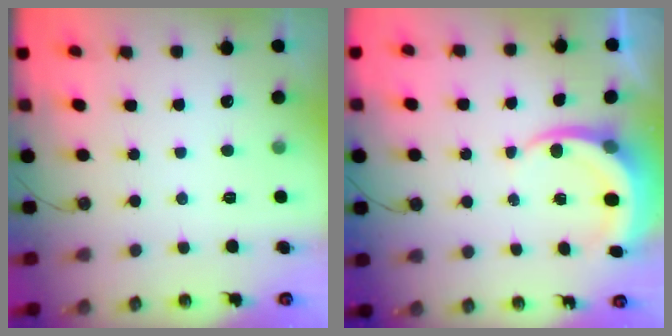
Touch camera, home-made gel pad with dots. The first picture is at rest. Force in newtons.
{"total": 5.8, "press": 5.8, "slide": 0.7}